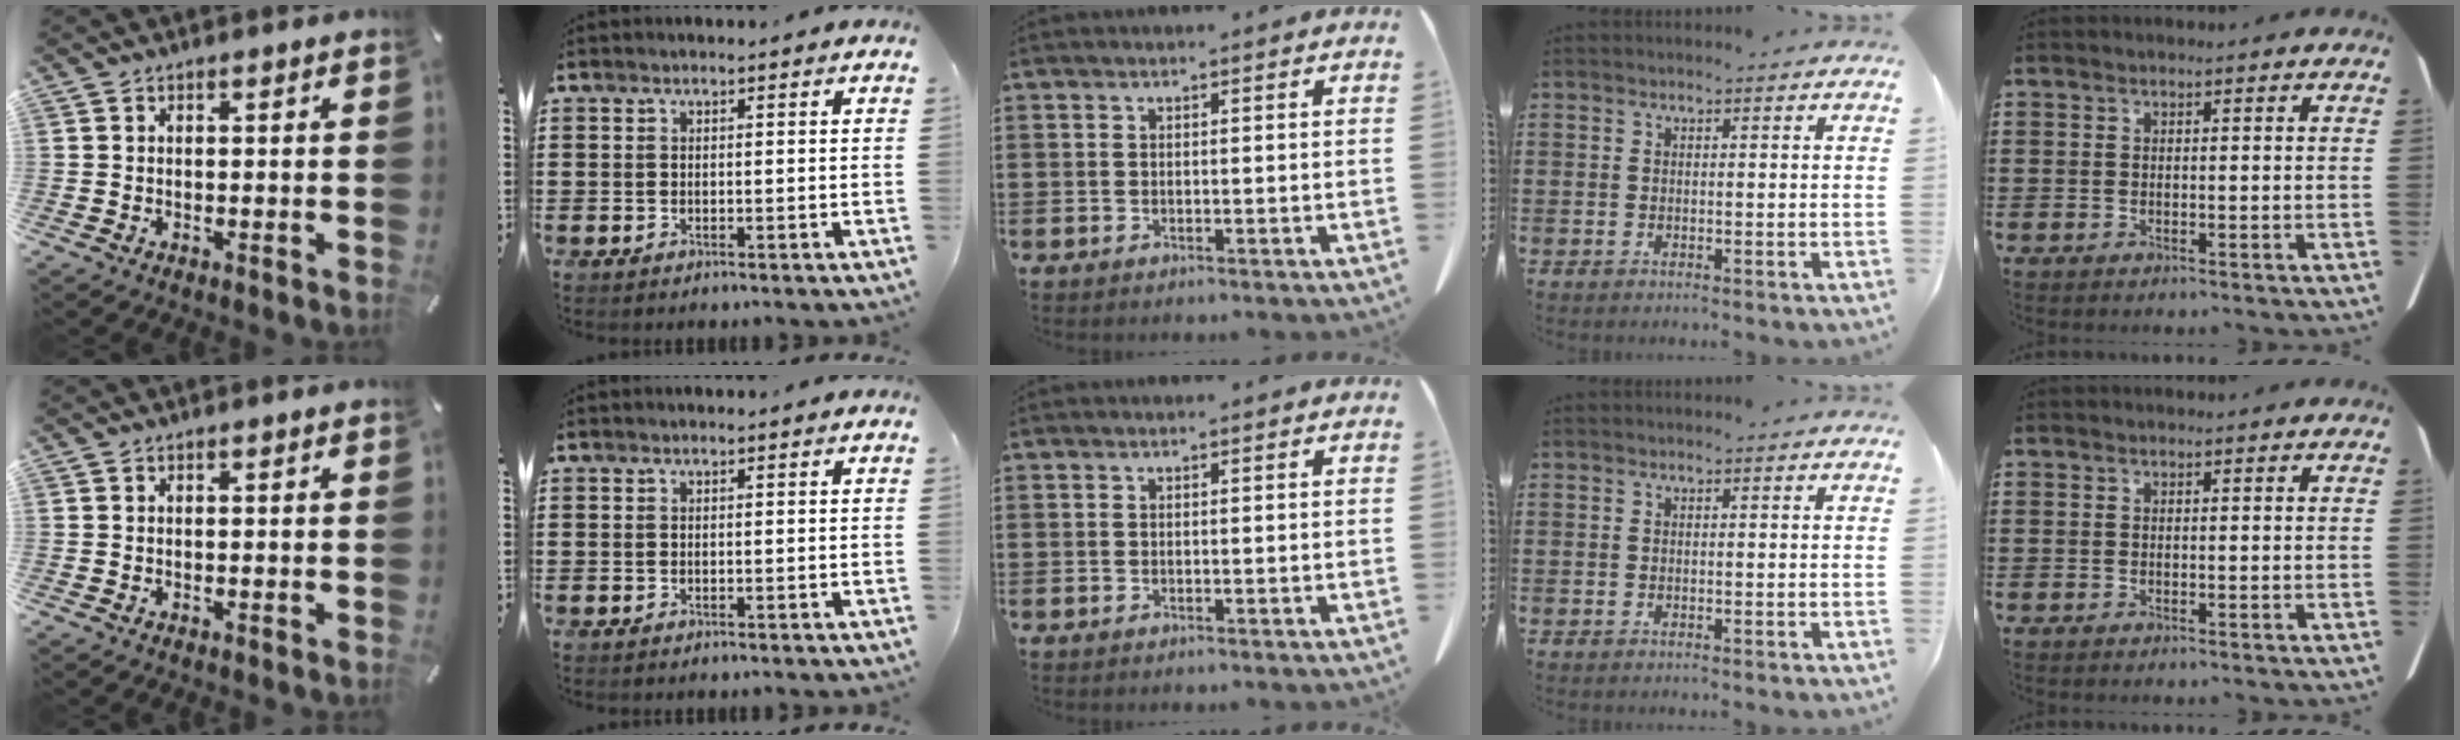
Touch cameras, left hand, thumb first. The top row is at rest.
{}